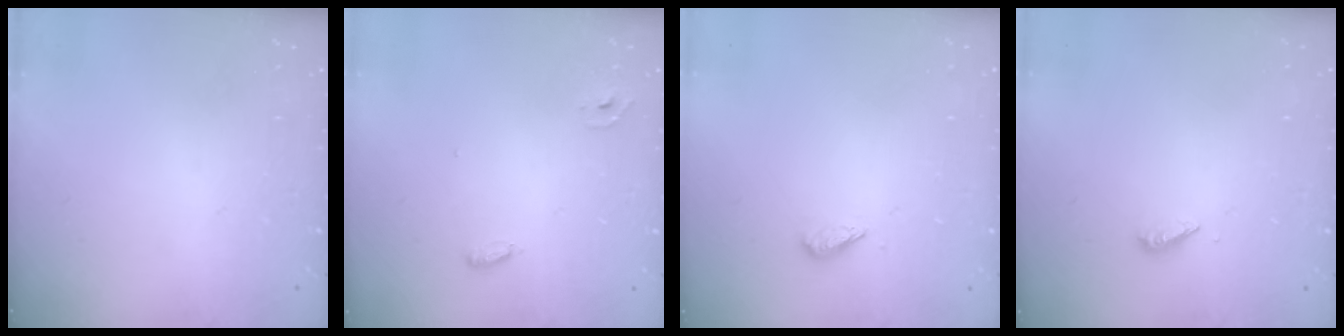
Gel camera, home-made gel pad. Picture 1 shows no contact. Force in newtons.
{"total": 3.5, "press": 3.2, "slide": 1.4}
{"total": 3.0, "press": 2.9, "slide": 0.6}
{"total": 2.8, "press": 2.8, "slide": 0.2}